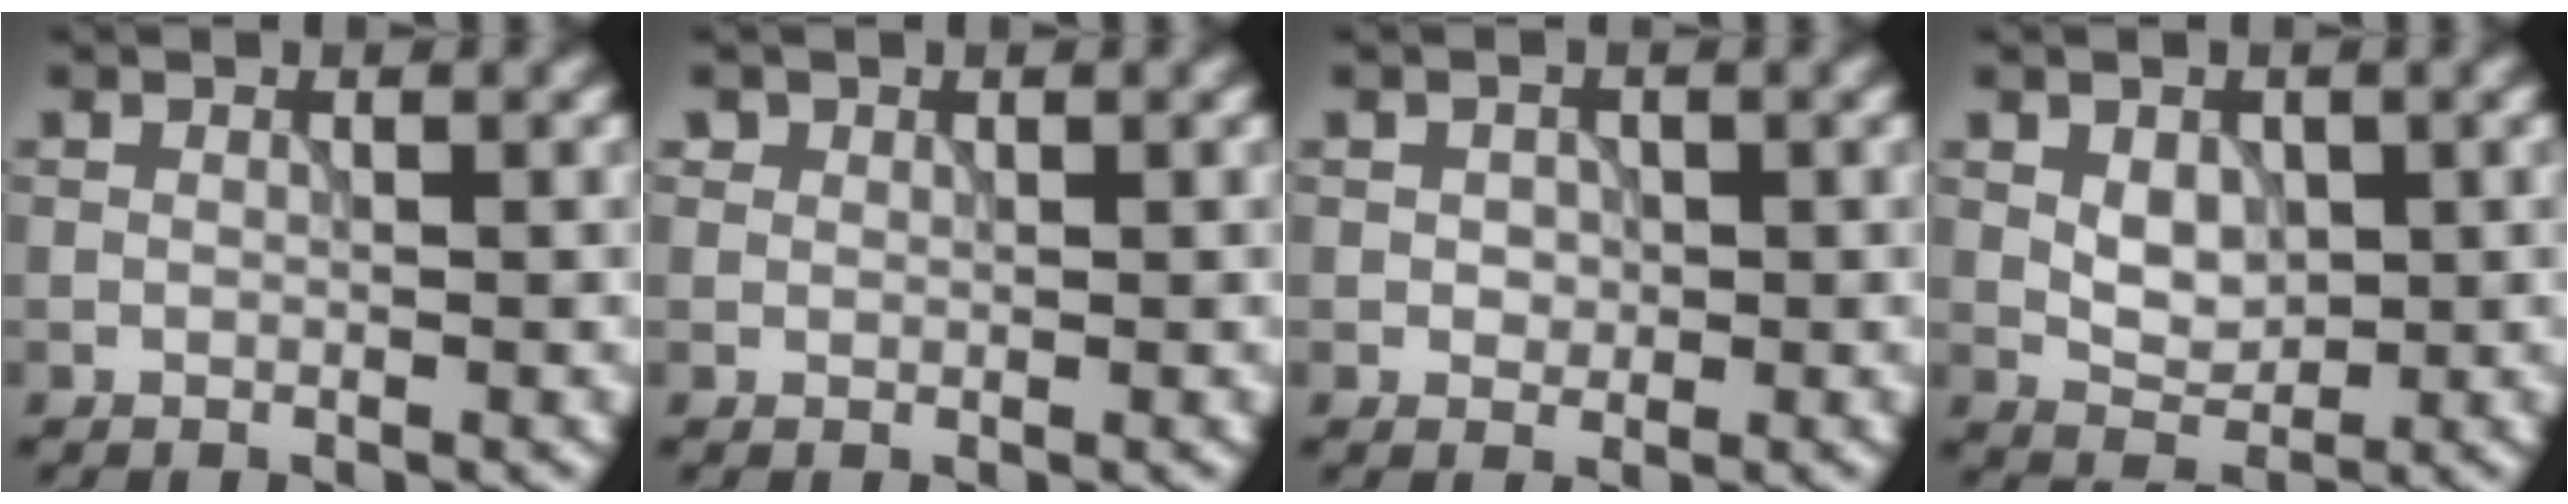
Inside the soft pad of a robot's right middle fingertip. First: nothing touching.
{"total": 0.9, "force": [0.5, 0.7, 0.2], "torque": [-0.005, -0.005, 0.012]}
{"total": 1.2, "force": [0.0, 1.0, 0.7], "torque": [-0.016, -0.001, -0.004]}
{"total": 2.7, "force": [0.3, 1.9, 1.9], "torque": [-0.033, -0.004, 0.007]}